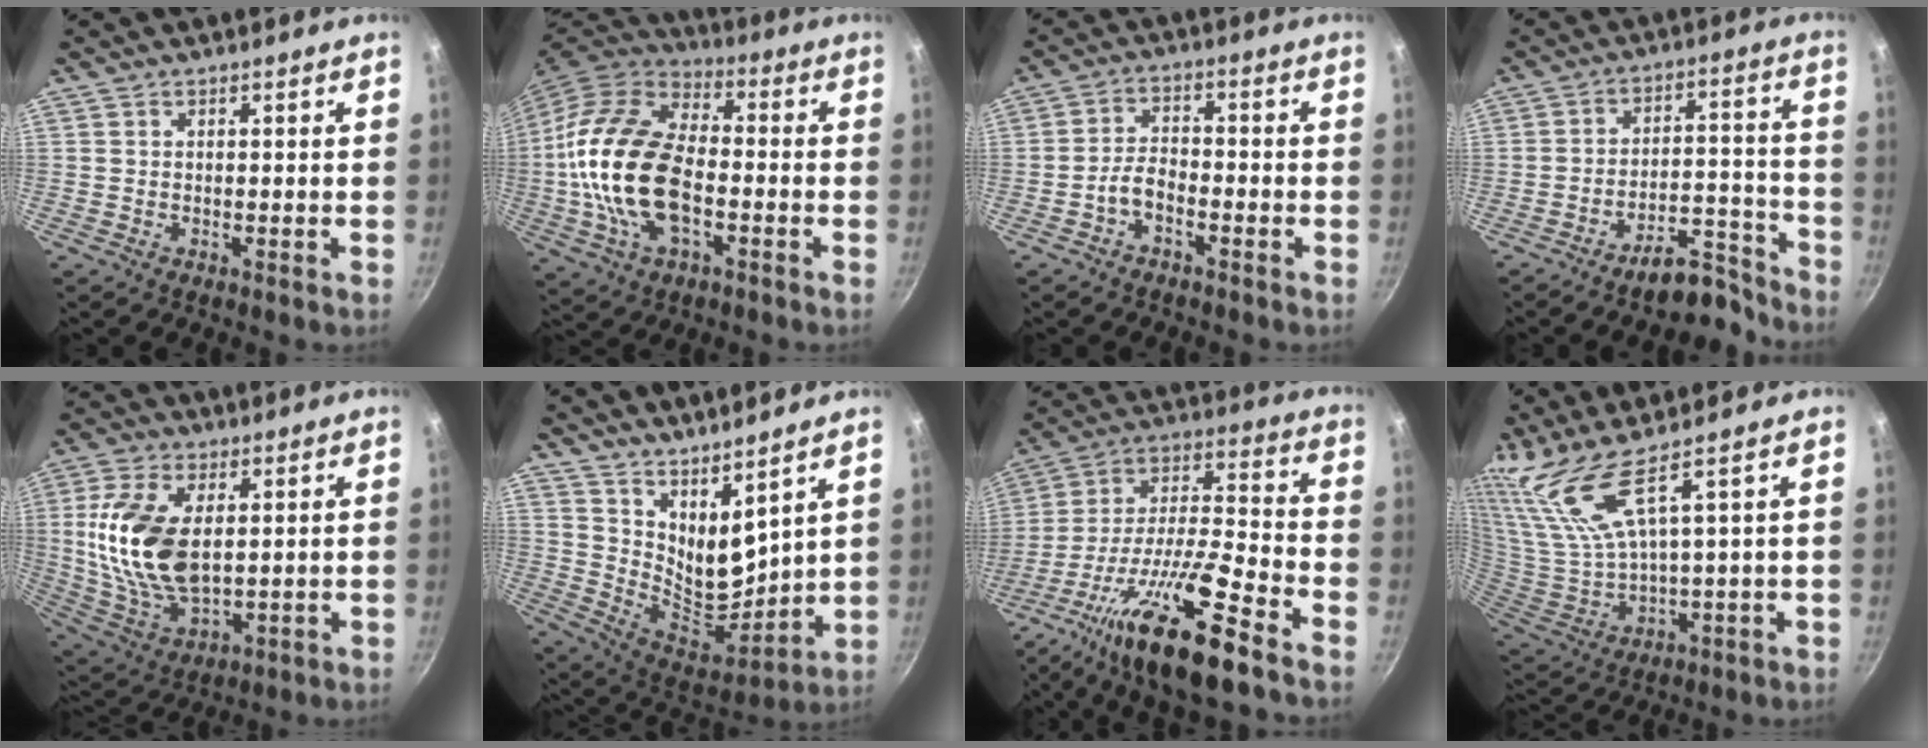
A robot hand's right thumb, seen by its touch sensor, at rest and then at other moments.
{"total": 21.6, "force": [-3.1, 12.5, 17.3], "torque": [-0.329, 0.031, -0.065]}
{"total": 4.3, "force": [-2.6, 2.1, 2.7], "torque": [-0.050, 0.033, -0.054]}
{"total": 9.6, "force": [-8.2, 3.2, 3.8], "torque": [-0.017, 0.100, -0.120]}
{"total": 17.1, "force": [2.6, 9.6, 13.9], "torque": [-0.262, -0.013, 0.059]}
{"total": 13.3, "force": [8.9, 5.0, 8.5], "torque": [-0.117, -0.103, 0.163]}
{"total": 20.5, "force": [-12.6, 3.9, 15.7], "torque": [-0.270, 0.070, -0.233]}
{"total": 10.6, "force": [7.5, 0.5, 7.4], "torque": [-0.158, -0.057, 0.174]}